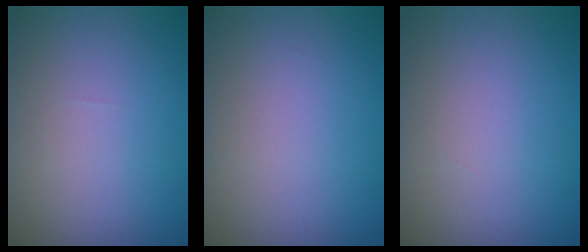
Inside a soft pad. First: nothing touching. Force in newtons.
{"total": 0.0}
{"total": 0.0}